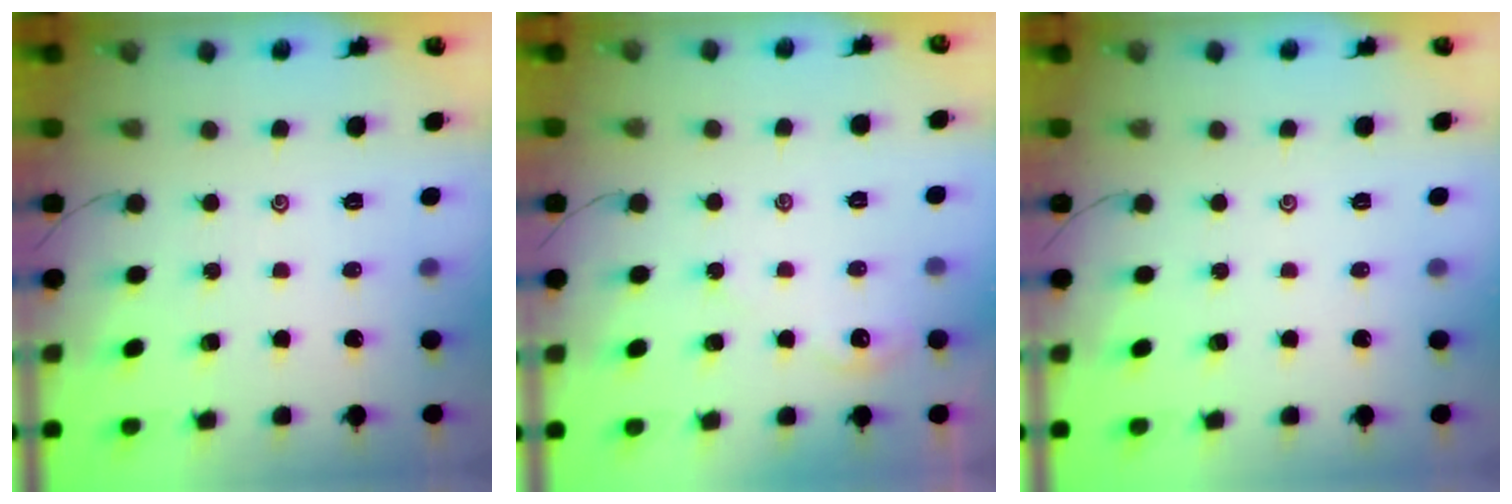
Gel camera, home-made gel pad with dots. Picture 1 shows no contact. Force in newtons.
{"total": 3.0, "press": 3.0, "slide": 0.6}
{"total": 0.0}